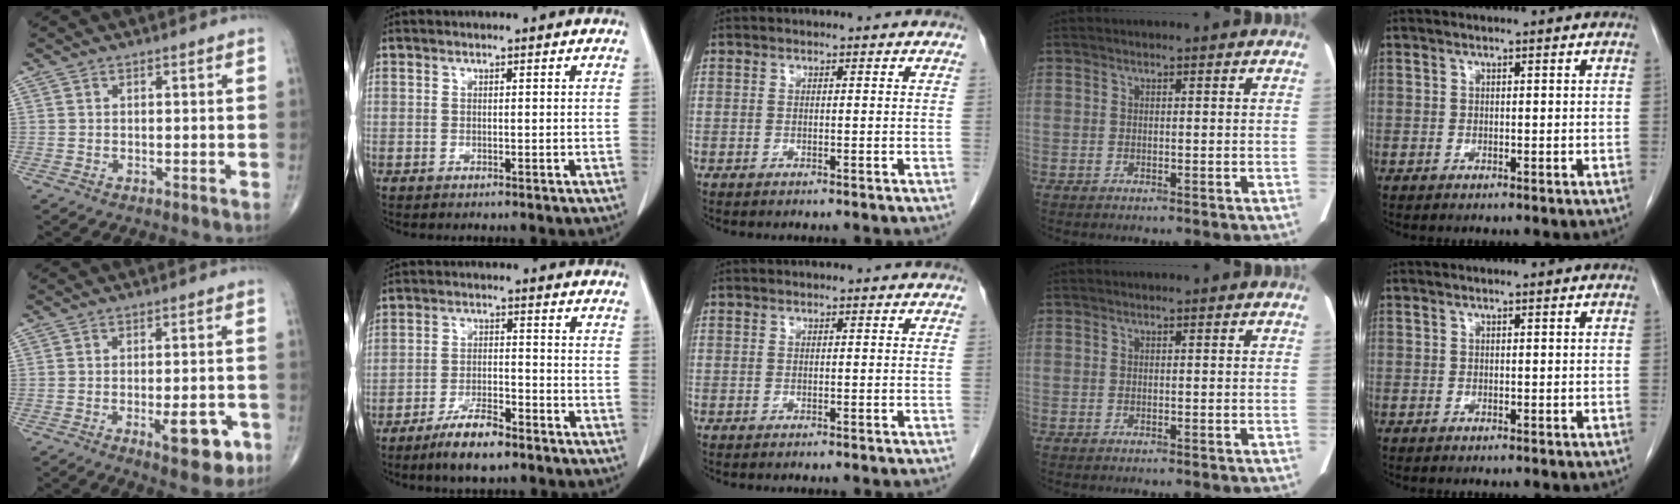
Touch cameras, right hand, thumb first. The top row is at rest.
{"thumb": {"total": 8.6, "force": [-3.5, 3.2, 7.2], "torque": [-0.082, 0.008, -0.041]}, "index": {"total": 6.7, "force": [-4.9, 1.6, 4.2], "torque": [-0.082, -0.006, -0.085]}}